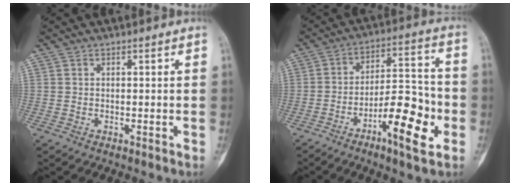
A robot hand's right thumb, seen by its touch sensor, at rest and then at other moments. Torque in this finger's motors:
{"motor_torque": [0.72, 0.85, 0.07, -0.06, 0.05]}